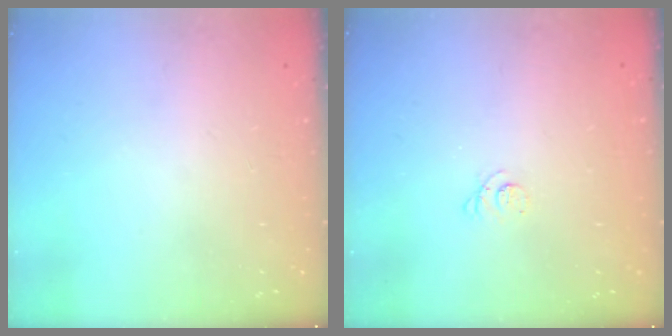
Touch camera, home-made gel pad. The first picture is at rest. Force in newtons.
{"total": 2.3, "press": 2.3, "slide": 0.3}